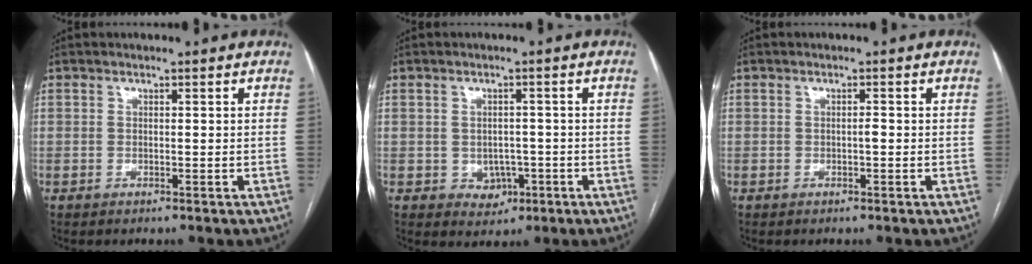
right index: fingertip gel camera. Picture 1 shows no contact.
{"total": 3.4, "force": [-1.1, 2.8, 1.6], "torque": [-0.011, 0.004, -0.005]}
{"total": 0.6, "force": [-0.2, -0.1, 0.5], "torque": [-0.009, 0.001, -0.004]}